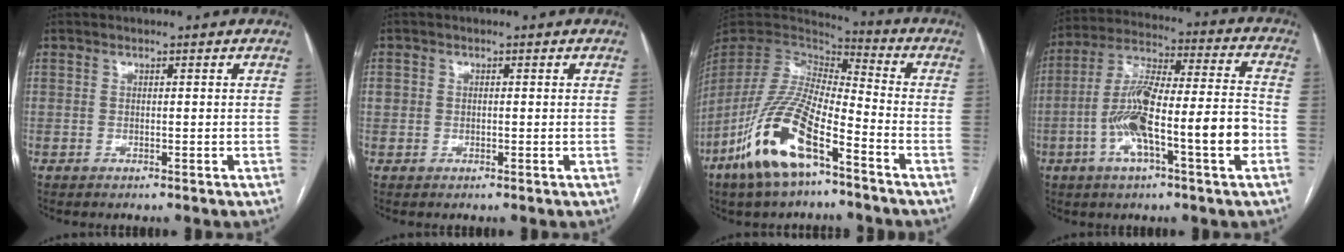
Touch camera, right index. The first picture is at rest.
{"total": 1.5, "force": [0.0, 1.4, 0.5], "torque": [-0.008, 0.012, 0.004]}
{"total": 16.6, "force": [-9.2, 4.4, 13.2], "torque": [-0.281, -0.028, -0.177]}
{"total": 16.4, "force": [-4.7, 1.9, 15.6], "torque": [-0.282, 0.013, -0.079]}